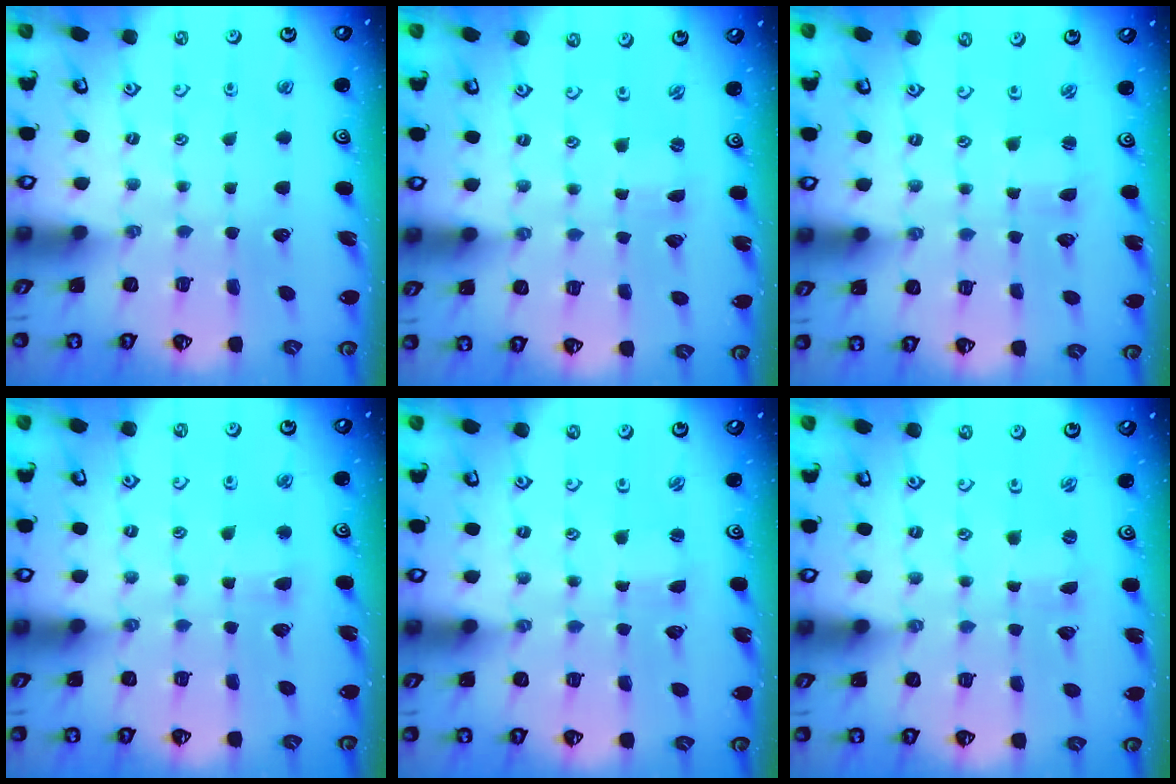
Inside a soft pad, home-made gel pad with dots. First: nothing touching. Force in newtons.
{"total": 0.9, "press": 0.9, "slide": 0.2}
{"total": 1.7, "press": 1.7, "slide": 0.2}
{"total": 2.7, "press": 2.7, "slide": 0.4}
{"total": 0.9, "press": 0.9, "slide": 0.0}
{"total": 0.0}